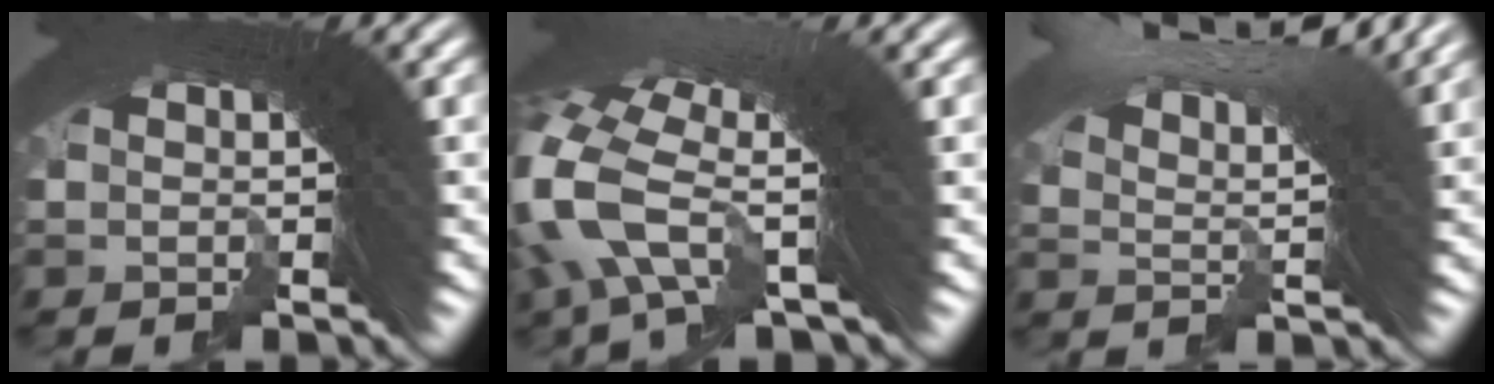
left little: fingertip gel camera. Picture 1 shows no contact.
{"total": 5.9, "force": [-0.2, 2.9, 5.1], "torque": [-0.129, -0.012, -0.004]}
{"total": 8.1, "force": [5.7, 1.2, 5.6], "torque": [-0.074, 0.026, 0.085]}